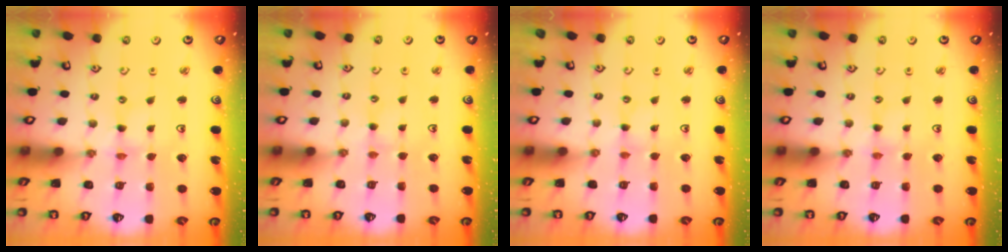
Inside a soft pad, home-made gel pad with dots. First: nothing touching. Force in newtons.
{"total": 1.1, "press": 1.1, "slide": 0.4}
{"total": 0.0}
{"total": 1.3, "press": 1.2, "slide": 0.3}